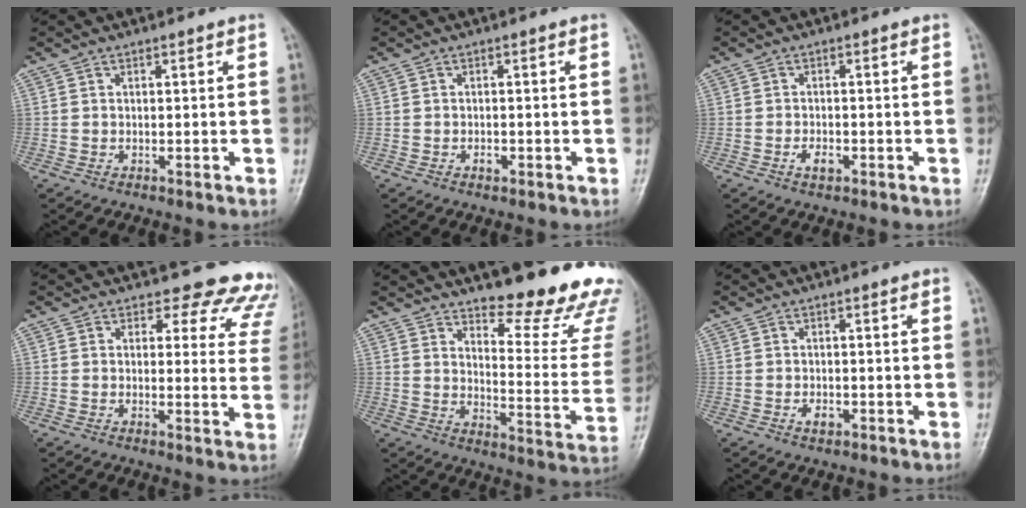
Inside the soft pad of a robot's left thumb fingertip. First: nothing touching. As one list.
[{"total": 1.2, "force": [-0.5, 0.8, 0.7], "torque": [-0.007, 0.002, -0.009]}, {"total": 2.5, "force": [-1.1, 1.4, 1.7], "torque": [-0.028, 0.003, -0.020]}, {"total": 12.8, "force": [11.2, 5.8, 2.0], "torque": [0.037, -0.073, 0.088]}, {"total": 20.6, "force": [15.6, 5.5, 12.1], "torque": [-0.114, -0.129, 0.198]}, {"total": 1.9, "force": [-0.8, 1.2, 1.2], "torque": [-0.017, 0.002, -0.013]}]